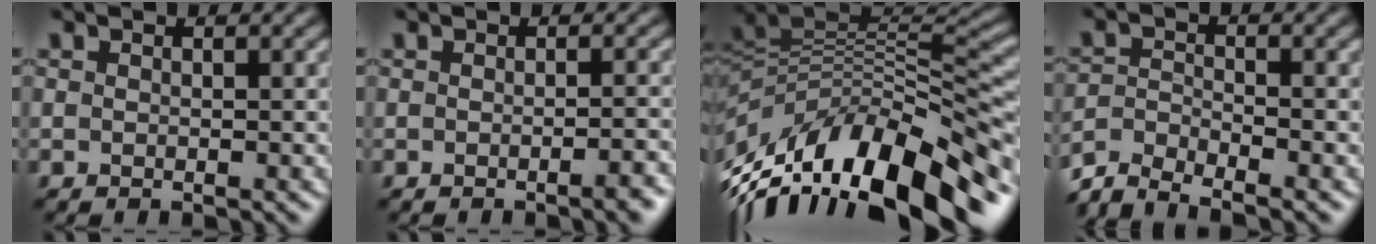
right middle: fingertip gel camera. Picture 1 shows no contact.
{"total": 2.4, "force": [-1.5, 0.5, 1.8], "torque": [-0.020, 0.007, -0.022]}
{"total": 13.9, "force": [-5.5, 5.5, 11.4], "torque": [-0.208, 0.012, -0.088]}
{"total": 4.2, "force": [-3.7, 1.1, 1.6], "torque": [-0.028, -0.001, -0.080]}